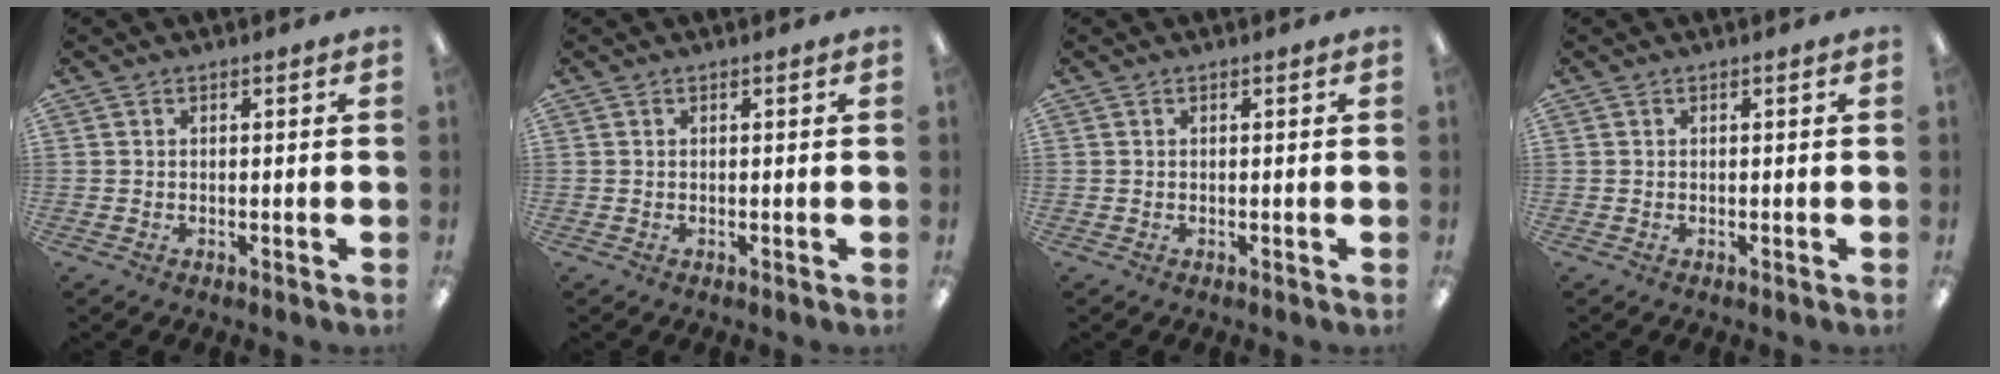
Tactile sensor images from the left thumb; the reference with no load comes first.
{"total": 0.0}
{"total": 0.0}
{"total": 0.0}